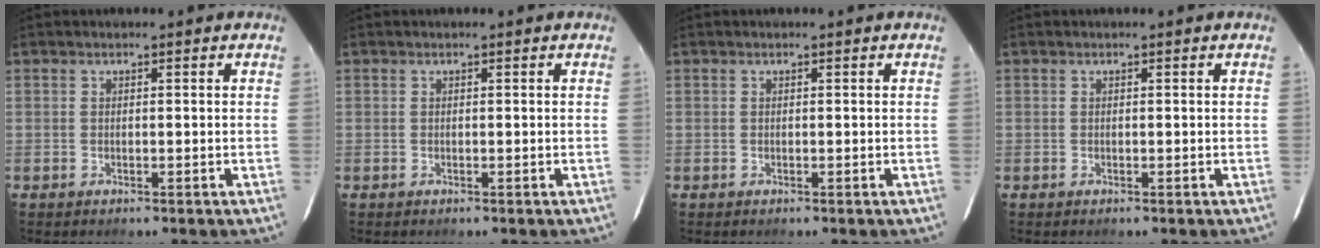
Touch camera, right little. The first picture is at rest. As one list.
[{"total": 0.0}, {"total": 0.0}, {"total": 0.0}]